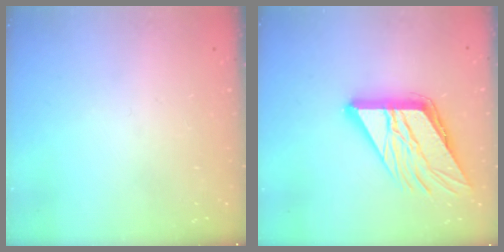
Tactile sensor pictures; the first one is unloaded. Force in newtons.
{"total": 15.8, "press": 15.7, "slide": 1.5}